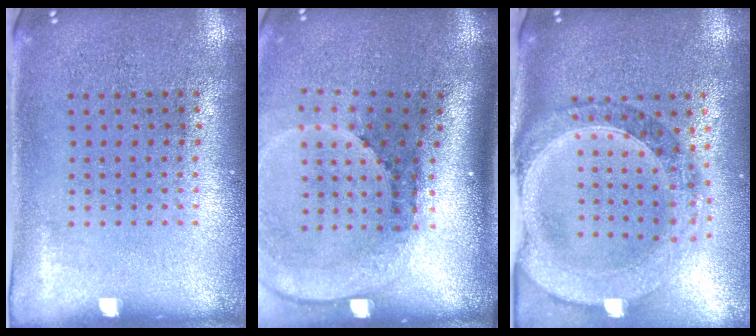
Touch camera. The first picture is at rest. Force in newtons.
{"total": 2.7, "press": 1.8, "slide": 2.0}
{"total": 1.6, "press": 1.5, "slide": 0.6}